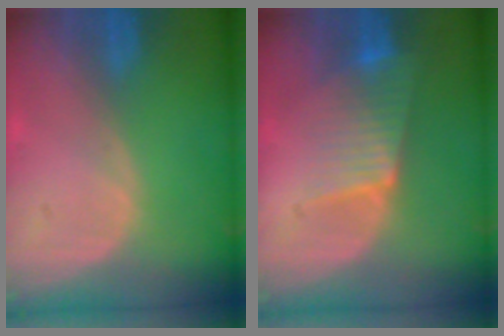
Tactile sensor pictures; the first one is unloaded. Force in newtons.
{"total": 6.7, "press": 6.2, "slide": 2.4}